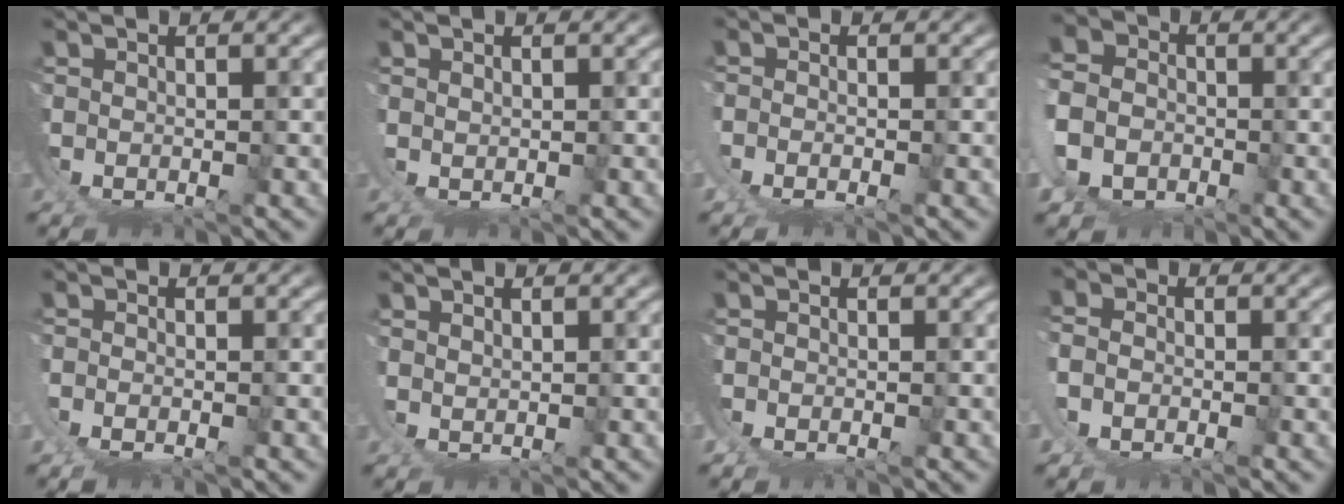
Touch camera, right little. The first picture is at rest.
{"total": 1.0, "force": [1.0, -0.1, -0.1], "torque": [0.000, 0.003, 0.015]}
{"total": 1.5, "force": [-0.1, 0.7, 1.3], "torque": [-0.033, -0.009, 0.004]}
{"total": 9.3, "force": [0.9, 8.3, 4.0], "torque": [-0.121, -0.025, 0.007]}
{"total": 1.4, "force": [-0.3, 0.8, 1.2], "torque": [-0.029, -0.007, -0.002]}
{"total": 1.3, "force": [1.3, -0.3, -0.1], "torque": [-0.002, 0.003, 0.021]}
{"total": 0.8, "force": [0.0, 0.5, 0.6], "torque": [-0.018, -0.002, -0.001]}
{"total": 3.8, "force": [0.7, 3.3, 1.7], "torque": [-0.055, -0.005, 0.008]}